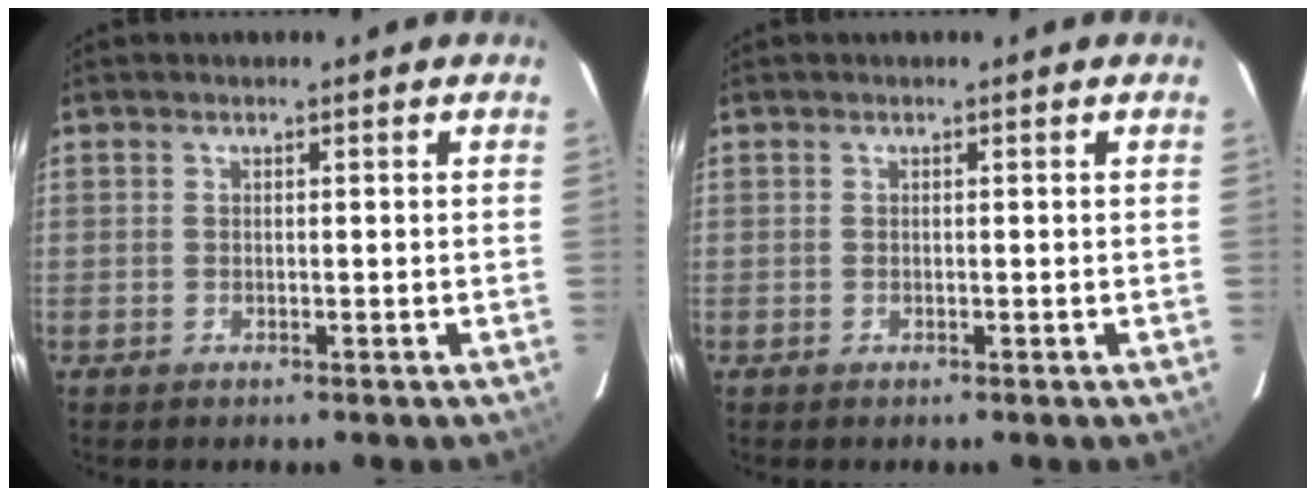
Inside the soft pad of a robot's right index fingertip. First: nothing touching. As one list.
[{"total": 0.0}]